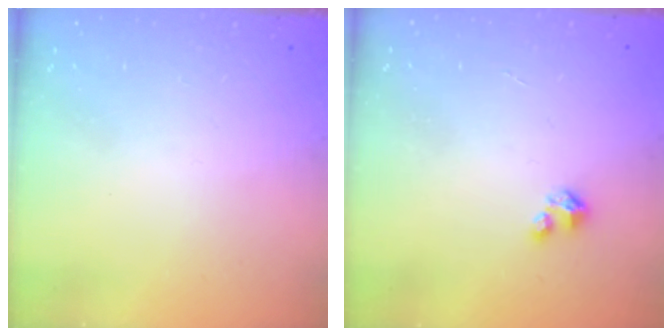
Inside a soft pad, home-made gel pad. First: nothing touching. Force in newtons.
{"total": 1.6, "press": 1.6, "slide": 0.2}